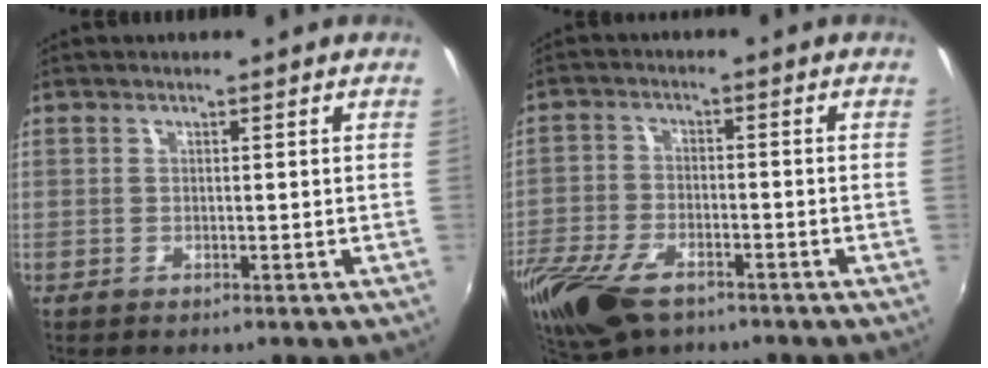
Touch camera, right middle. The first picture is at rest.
{"total": 13.7, "force": [-8.9, 6.5, 8.2], "torque": [-0.202, -0.039, -0.169]}